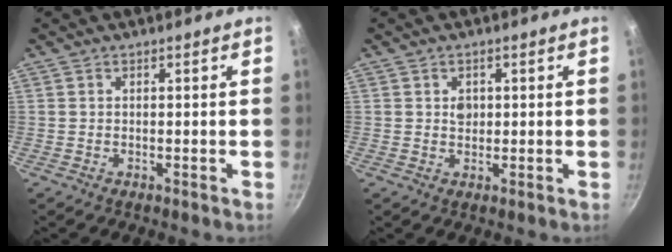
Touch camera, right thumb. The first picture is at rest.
{"total": 2.1, "force": [0.4, 1.8, 1.1], "torque": [-0.004, -0.003, 0.004]}